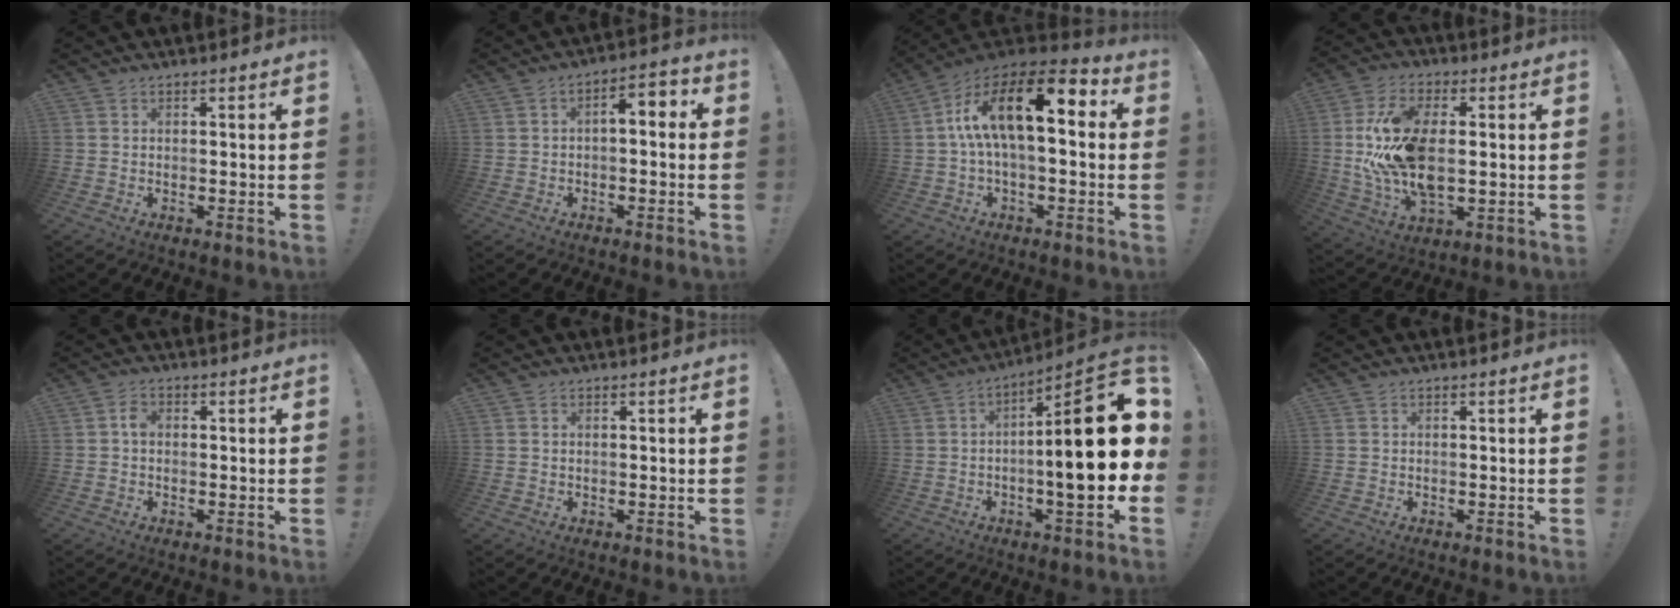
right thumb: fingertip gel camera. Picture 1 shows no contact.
{"total": 4.5, "force": [-1.0, 2.2, 3.8], "torque": [-0.052, 0.003, -0.022]}
{"total": 16.8, "force": [3.7, 6.5, 15.1], "torque": [-0.272, -0.016, 0.055]}
{"total": 18.0, "force": [0.7, 10.4, 14.7], "torque": [-0.277, 0.000, 0.016]}
{"total": 2.5, "force": [-0.2, 1.7, 1.7], "torque": [-0.029, 0.008, -0.006]}
{"total": 0.6, "force": [0.4, 0.3, 0.3], "torque": [0.002, -0.002, 0.006]}
{"total": 23.1, "force": [0.0, 5.2, 22.5], "torque": [-0.339, -0.002, -0.006]}
{"total": 0.0}